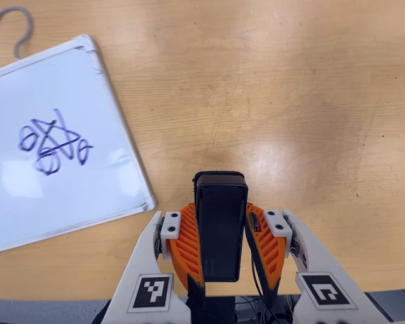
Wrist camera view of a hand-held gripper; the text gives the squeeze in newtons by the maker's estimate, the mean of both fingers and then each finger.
{"total": 4.7, "left": 3.3, "right": 6.1}